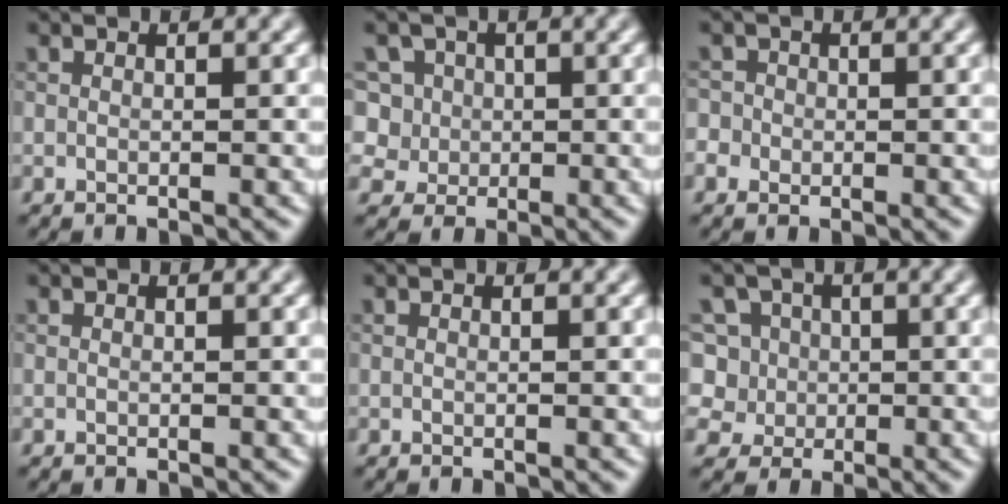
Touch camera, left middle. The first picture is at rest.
{"total": 8.1, "force": [2.6, 6.9, 3.4], "torque": [-0.062, 0.035, 0.014]}
{"total": 2.2, "force": [-0.1, 2.1, 0.7], "torque": [-0.003, 0.017, -0.015]}
{"total": 0.0}
{"total": 0.0}
{"total": 8.3, "force": [1.9, 7.4, 3.5], "torque": [-0.062, 0.039, 0.003]}